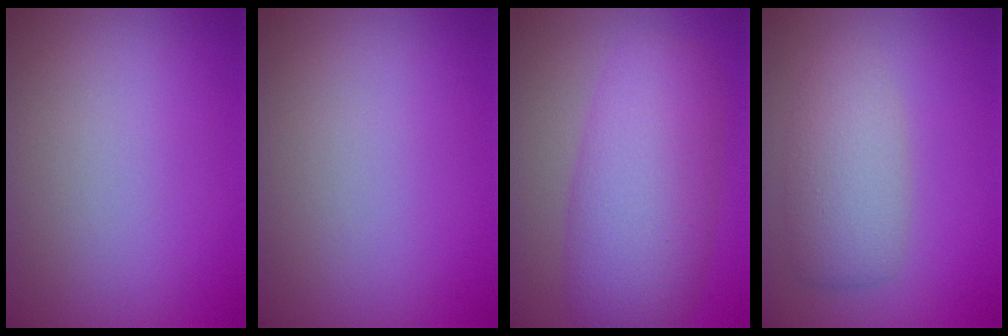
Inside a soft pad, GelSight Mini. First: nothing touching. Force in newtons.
{"total": 0.0}
{"total": 8.0, "press": 8.0, "slide": 0.5}
{"total": 4.0, "press": 4.0, "slide": 0.3}